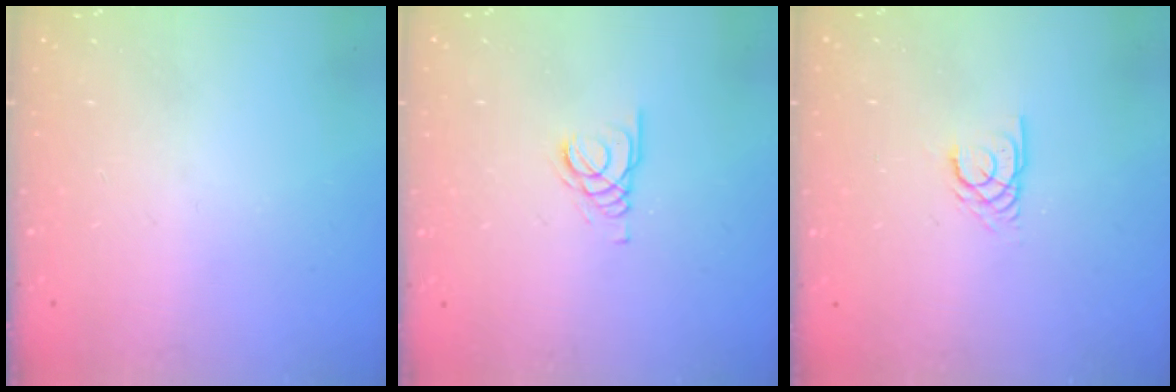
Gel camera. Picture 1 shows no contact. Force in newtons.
{"total": 1.6, "press": 1.6, "slide": 0.2}
{"total": 2.7, "press": 2.7, "slide": 0.1}